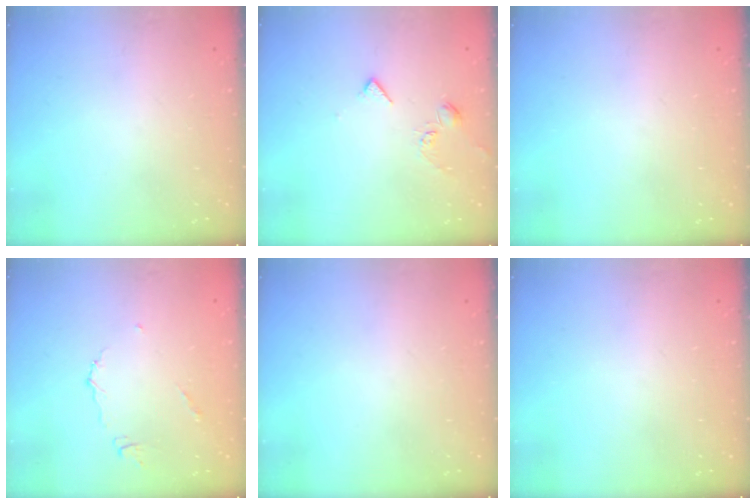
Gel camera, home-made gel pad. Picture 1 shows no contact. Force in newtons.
{"total": 3.9, "press": 3.9, "slide": 0.6}
{"total": 0.0}
{"total": 4.3, "press": 4.3, "slide": 0.5}
{"total": 0.0}
{"total": 0.0}